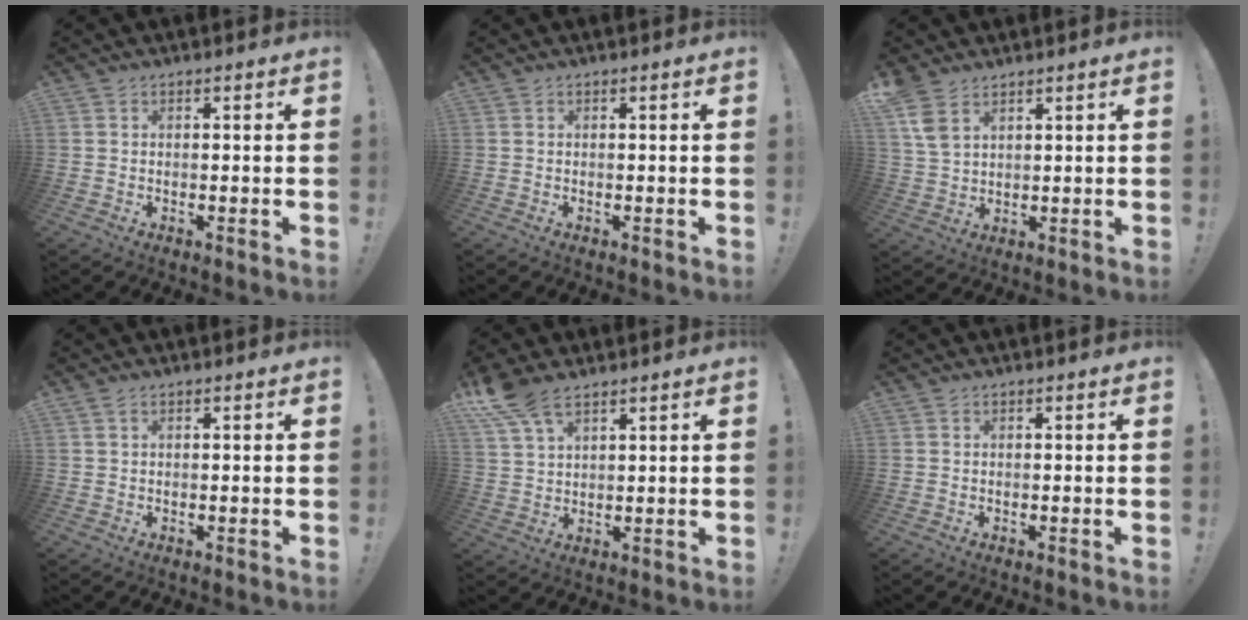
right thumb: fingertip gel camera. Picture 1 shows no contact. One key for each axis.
{"total": 0.0}
{"total": 7.1, "fx": 4.4, "fy": 3.7, "fz": 4.1, "tx": -0.081, "ty": -0.017, "tz": 0.085}
{"total": 1.2, "fx": 0.7, "fy": 0.6, "fz": 0.8, "tx": -0.014, "ty": 0.000, "tz": 0.011}
{"total": 8.6, "fx": 6.2, "fy": 3.5, "fz": 4.8, "tx": -0.091, "ty": -0.027, "tz": 0.121}
{"total": 0.0}